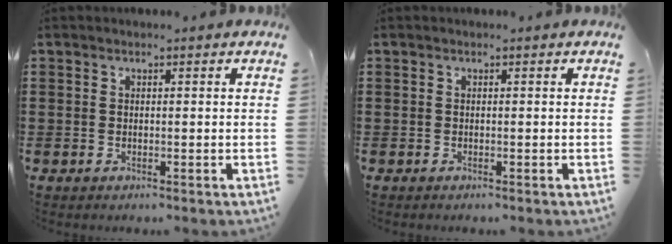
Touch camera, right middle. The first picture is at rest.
{"total": 0.0}